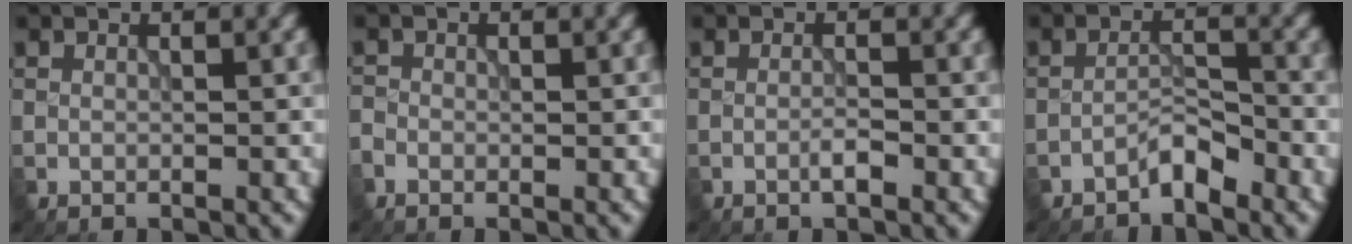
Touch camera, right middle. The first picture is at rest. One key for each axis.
{"total": 1.0, "fx": -0.7, "fy": 0.6, "fz": 0.2, "tx": -0.003, "ty": 0.000, "tz": -0.019}
{"total": 1.2, "fx": -0.7, "fy": 0.1, "fz": 0.9, "tx": -0.017, "ty": 0.002, "tz": -0.014}
{"total": 2.1, "fx": -1.9, "fy": 0.4, "fz": 0.9, "tx": -0.015, "ty": 0.011, "tz": -0.036}